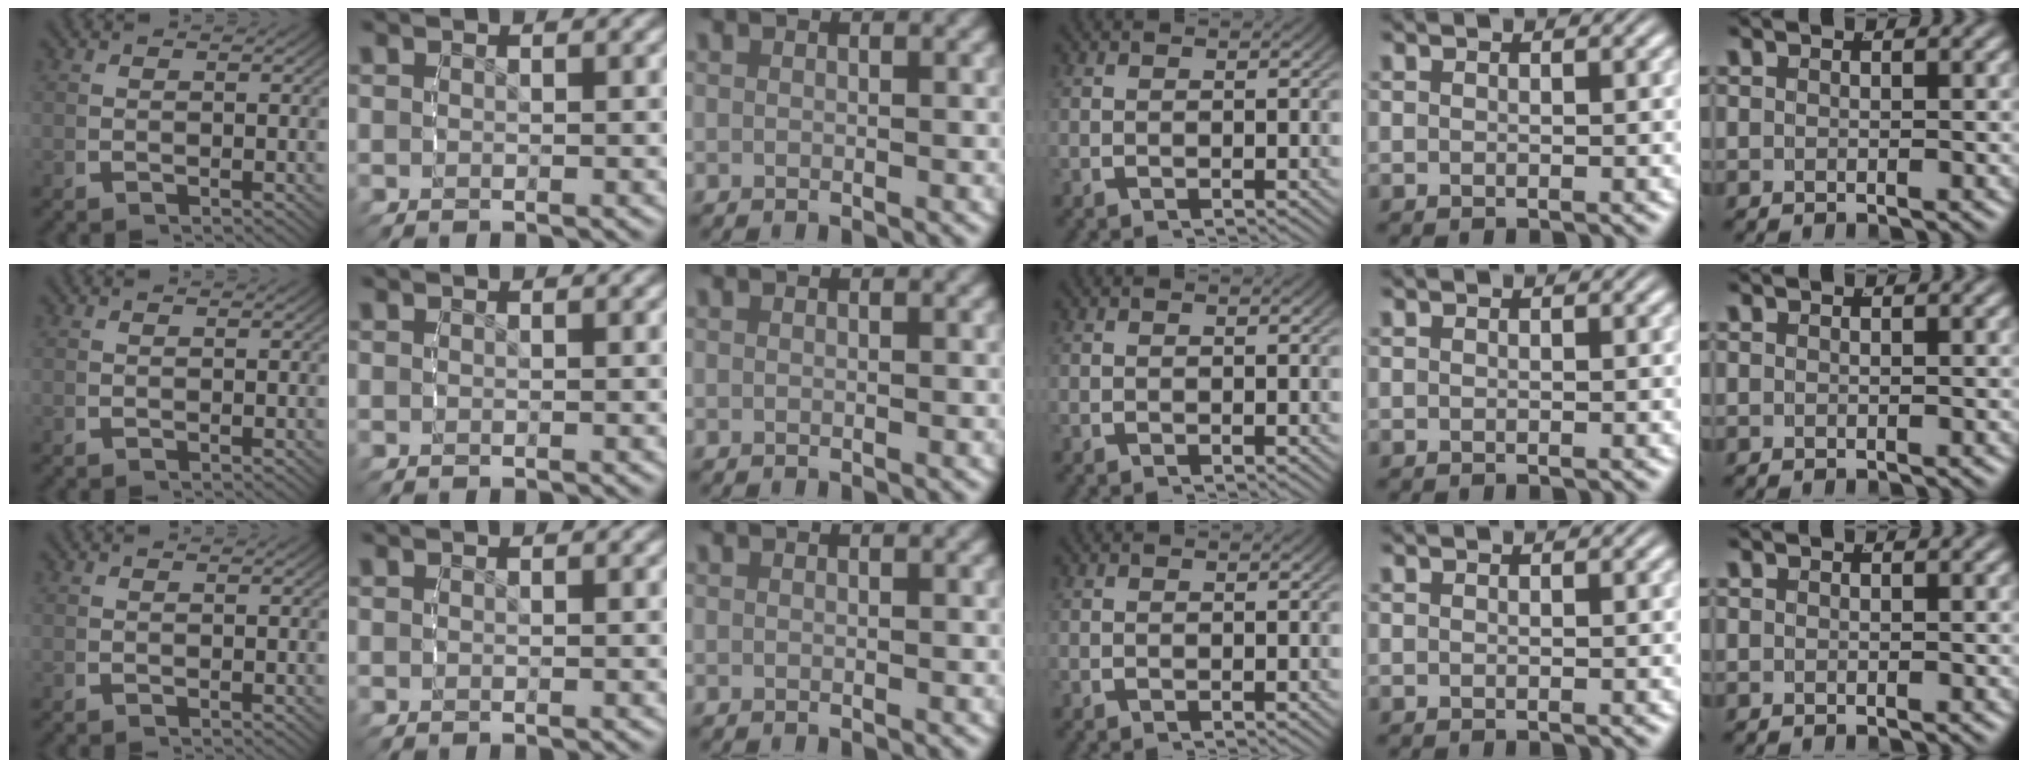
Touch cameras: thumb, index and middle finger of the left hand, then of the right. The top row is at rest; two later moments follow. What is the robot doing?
{"motion": "reach", "object": "bottle cap"}